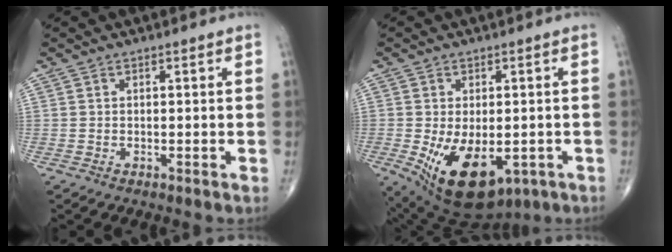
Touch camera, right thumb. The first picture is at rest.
{"total": 14.5, "force": [-4.5, 8.2, 11.2], "torque": [-0.182, -0.012, -0.046]}